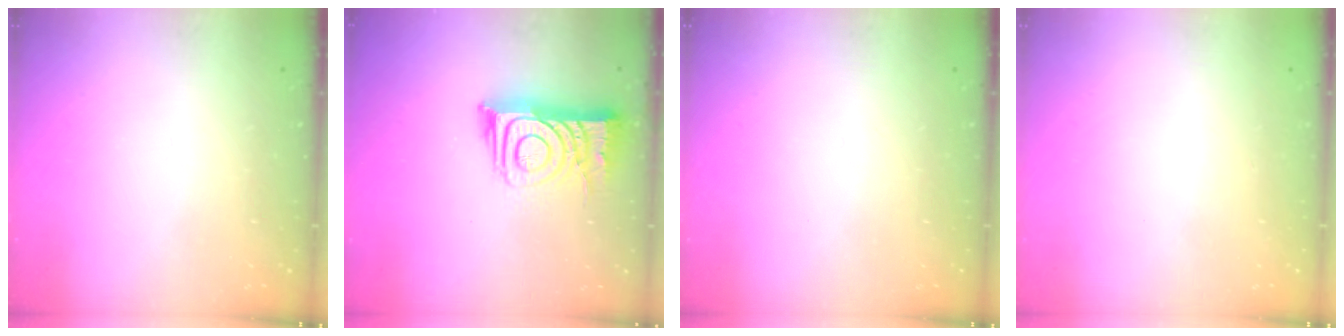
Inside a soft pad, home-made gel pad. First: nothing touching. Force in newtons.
{"total": 10.9, "press": 10.9, "slide": 1.1}
{"total": 0.0}
{"total": 1.5, "press": 1.5, "slide": 0.1}